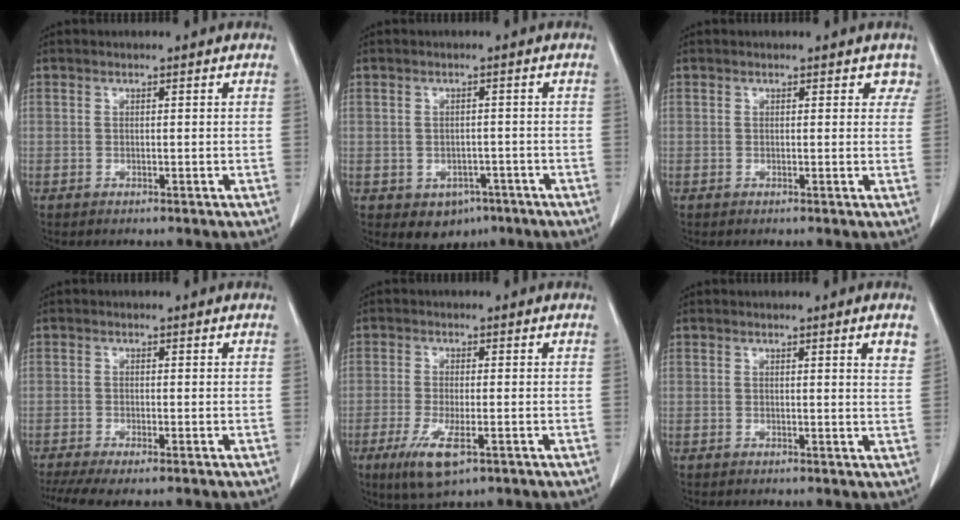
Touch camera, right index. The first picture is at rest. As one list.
[{"total": 3.2, "force": [-1.6, 2.6, 1.2], "torque": [-0.011, 0.004, -0.011]}, {"total": 2.5, "force": [1.9, 1.6, 0.6], "torque": [0.020, -0.002, 0.002]}, {"total": 5.4, "force": [-3.8, 1.0, 3.6], "torque": [-0.062, -0.009, -0.067]}, {"total": 6.7, "force": [-3.2, 1.6, 5.6], "torque": [-0.114, -0.019, -0.053]}, {"total": 2.7, "force": [1.5, -0.1, 2.2], "torque": [-0.030, -0.008, 0.014]}]